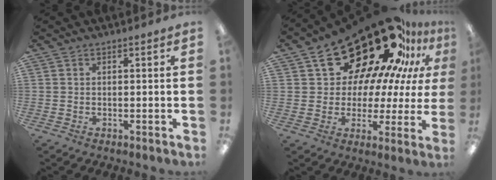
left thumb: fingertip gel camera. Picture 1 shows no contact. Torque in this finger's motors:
{"motor_torque": [1.71, 3.29, 1.45, -1.32, 0.14]}